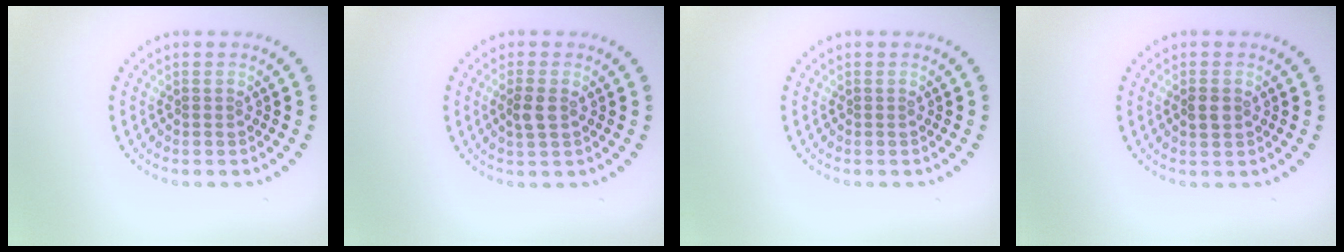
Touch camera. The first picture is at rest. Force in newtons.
{"total": 1.8, "press": 1.7, "slide": 0.4}
{"total": 0.0}
{"total": 1.5, "press": 1.5, "slide": 0.0}